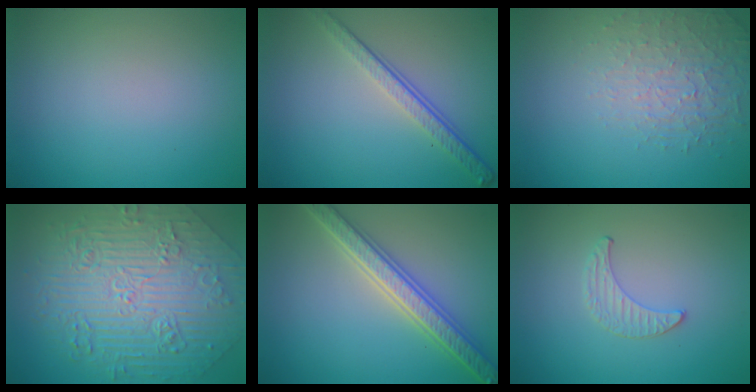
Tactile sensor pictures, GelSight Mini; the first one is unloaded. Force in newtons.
{"total": 4.0, "press": 2.8, "slide": 2.9}
{"total": 1.9, "press": 1.4, "slide": 1.3}
{"total": 10.5, "press": 7.7, "slide": 7.1}
{"total": 5.5, "press": 5.4, "slide": 1.1}
{"total": 0.8, "press": 0.8, "slide": 0.2}